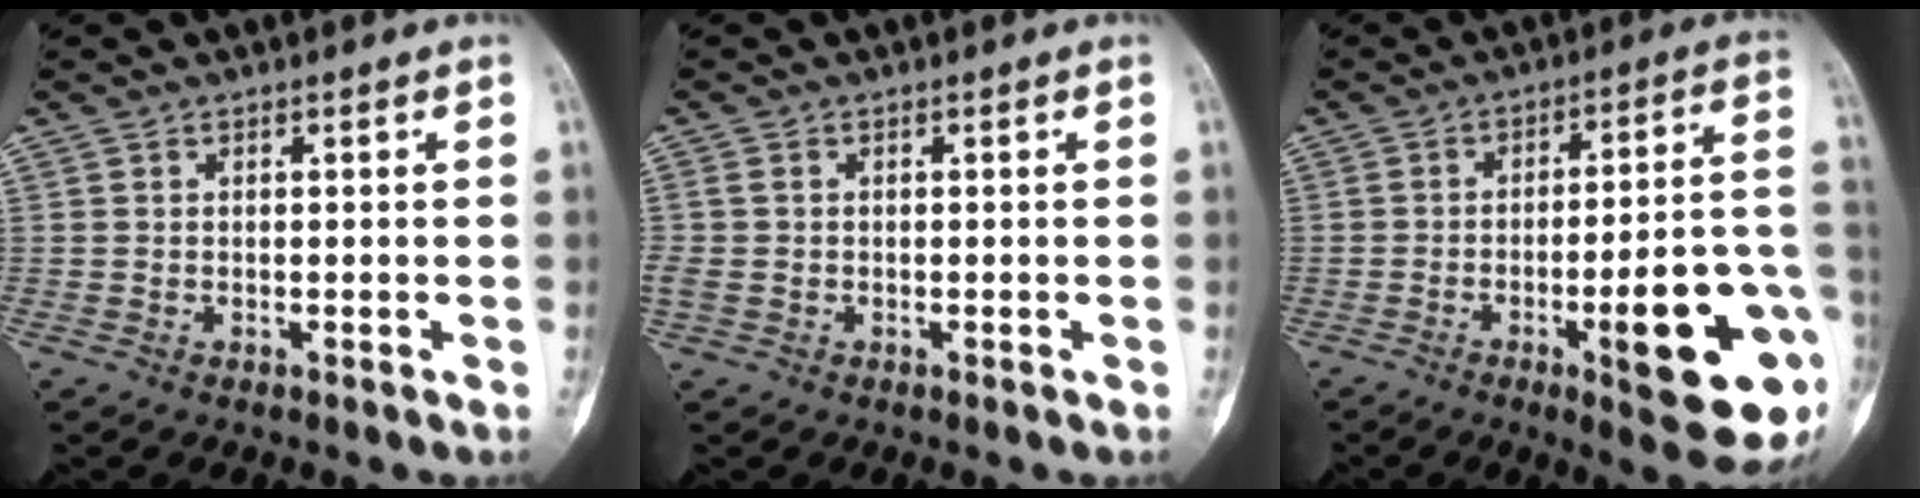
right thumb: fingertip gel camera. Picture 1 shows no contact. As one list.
[{"total": 3.1, "force": [-0.3, 2.3, 2.0], "torque": [-0.072, 0.004, -0.007]}, {"total": 19.8, "force": [-6.2, 4.3, 18.4], "torque": [-0.208, 0.024, -0.075]}]